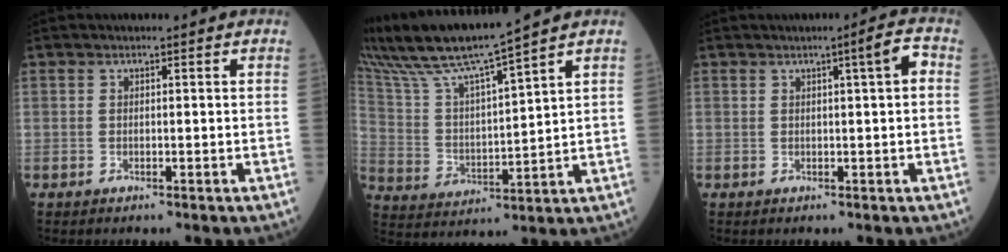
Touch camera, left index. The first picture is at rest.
{"total": 12.7, "force": [10.9, -1.3, 6.4], "torque": [-0.130, 0.001, 0.210]}
{"total": 3.0, "force": [0.6, 0.0, 2.9], "torque": [-0.039, 0.009, 0.007]}